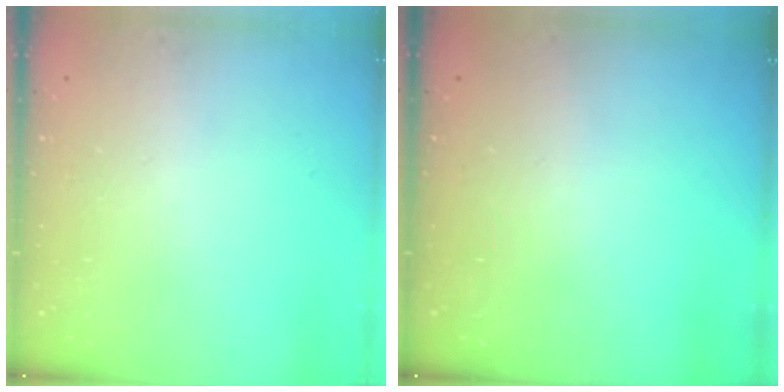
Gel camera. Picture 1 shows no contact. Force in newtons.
{"total": 0.0}